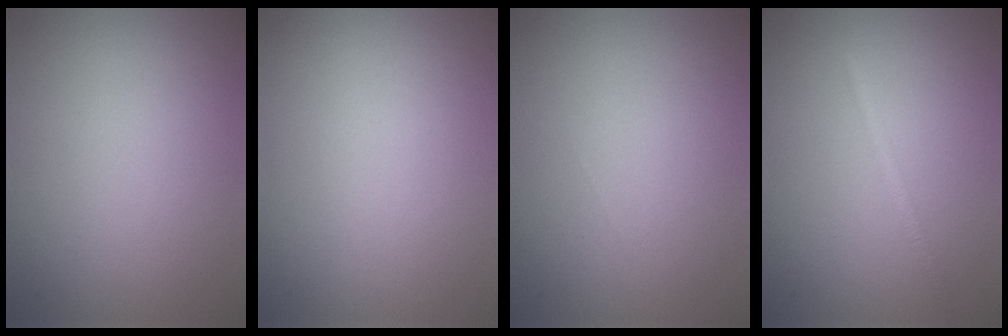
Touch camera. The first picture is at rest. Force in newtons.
{"total": 0.0}
{"total": 0.0}
{"total": 1.1, "press": 1.1, "slide": 0.0}